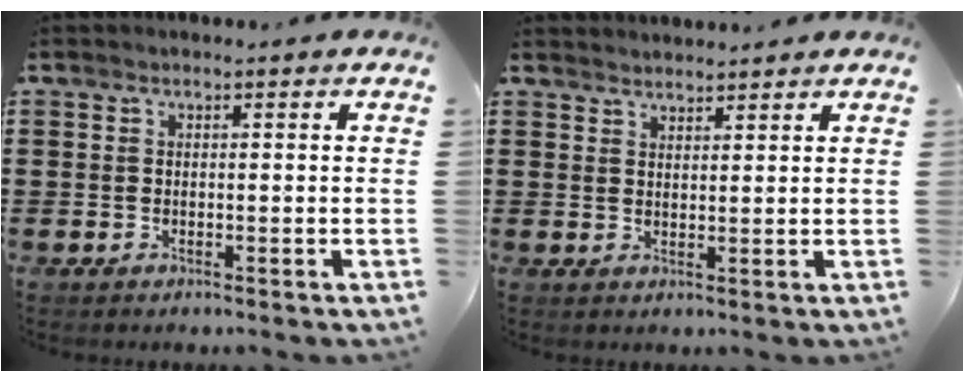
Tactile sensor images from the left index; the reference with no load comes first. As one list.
[{"total": 2.0, "force": [1.9, 0.1, -0.4], "torque": [0.002, -0.001, 0.039]}]